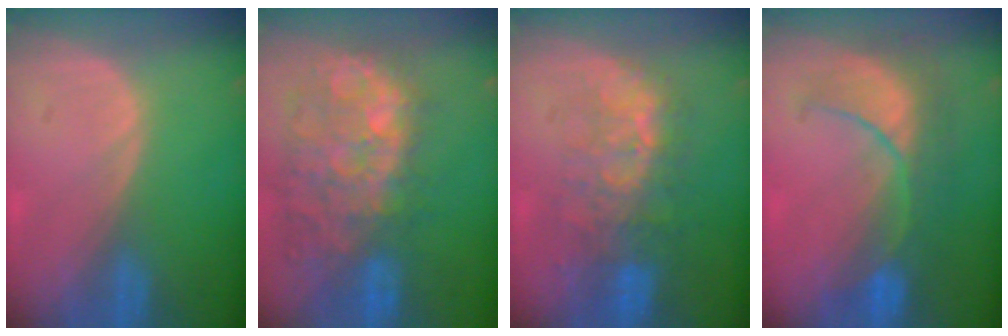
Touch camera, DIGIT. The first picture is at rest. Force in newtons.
{"total": 12.5, "press": 11.3, "slide": 5.4}
{"total": 9.8, "press": 8.4, "slide": 5.0}
{"total": 8.3, "press": 8.3, "slide": 0.8}